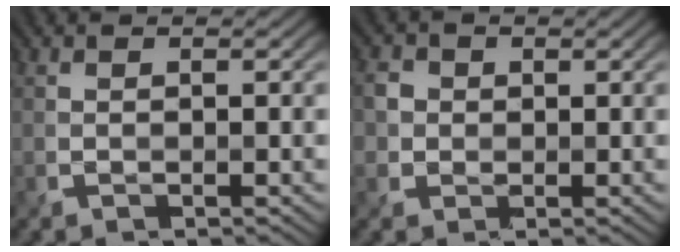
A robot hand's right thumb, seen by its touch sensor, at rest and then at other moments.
{"total": 2.3, "force": [0.1, 2.3, 0.4], "torque": [-0.016, -0.001, -0.001]}